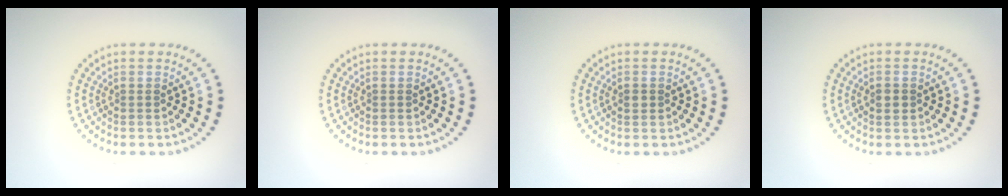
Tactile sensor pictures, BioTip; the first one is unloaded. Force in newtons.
{"total": 0.0}
{"total": 0.9, "press": 0.9, "slide": 0.0}
{"total": 1.4, "press": 1.4, "slide": 0.0}